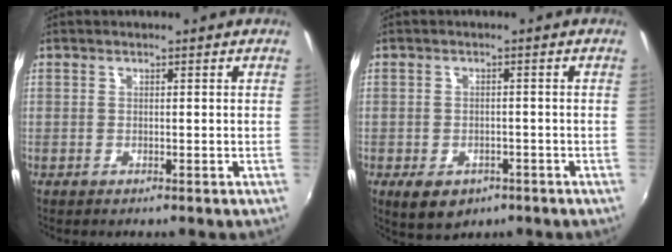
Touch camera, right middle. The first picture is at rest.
{"total": 6.5, "force": [-3.5, 4.2, 3.5], "torque": [-0.072, -0.018, -0.048]}